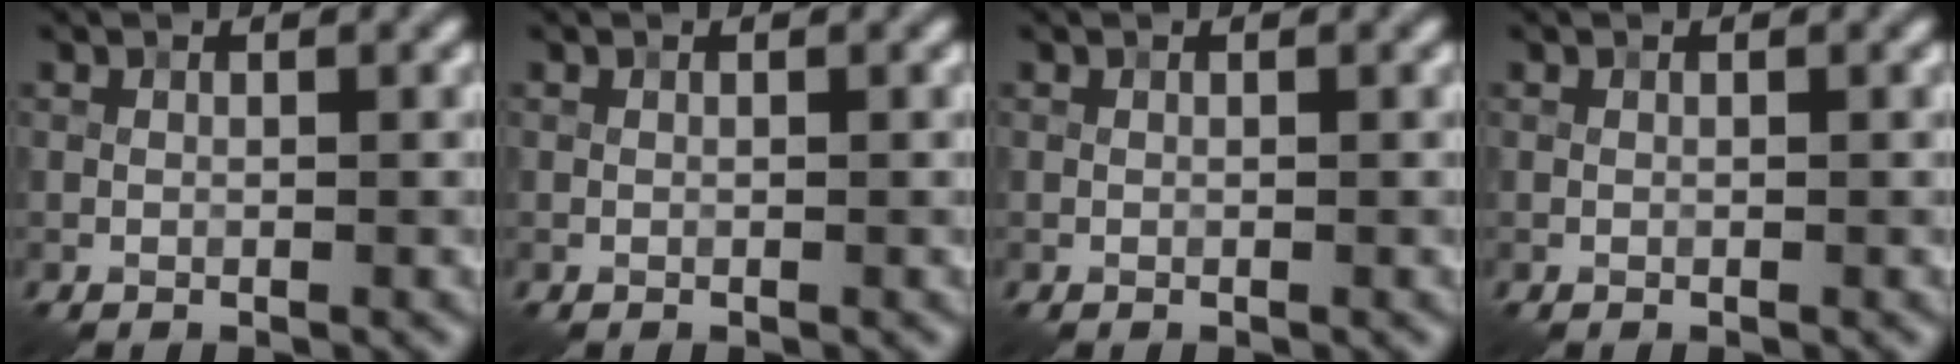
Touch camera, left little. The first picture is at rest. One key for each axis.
{"total": 0.0}
{"total": 0.0}
{"total": 0.0}